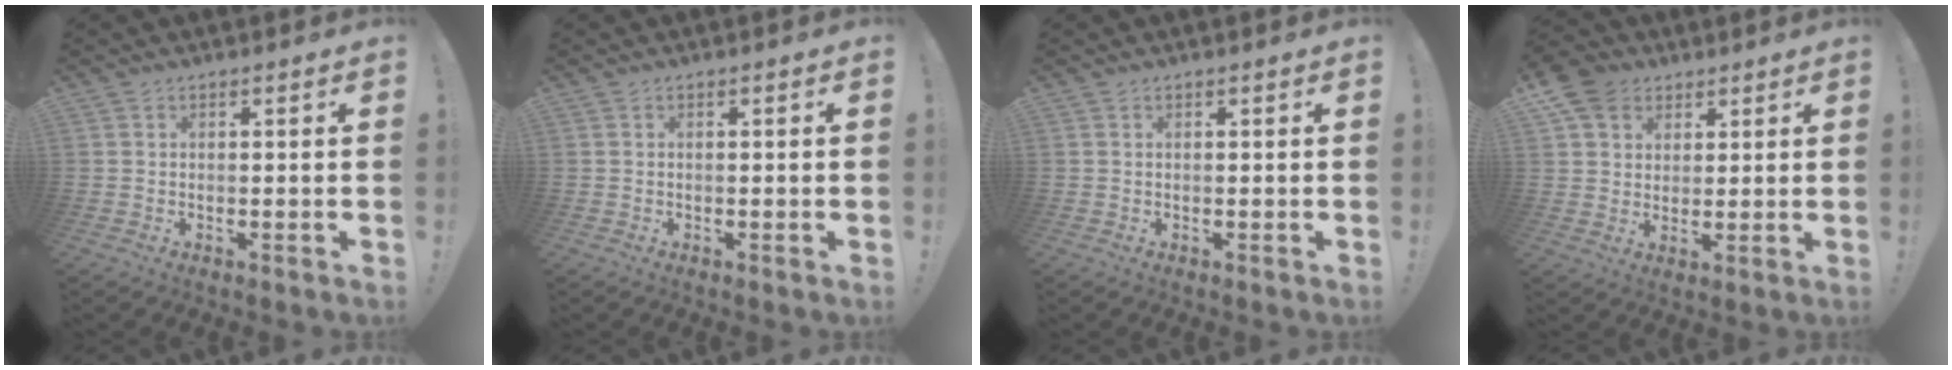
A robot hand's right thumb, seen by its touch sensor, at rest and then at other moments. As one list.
[{"total": 0.9, "force": [-0.4, -0.2, 0.7], "torque": [-0.012, -0.002, -0.007]}, {"total": 0.0}, {"total": 9.2, "force": [5.0, 7.2, 2.9], "torque": [-0.047, -0.023, 0.101]}]